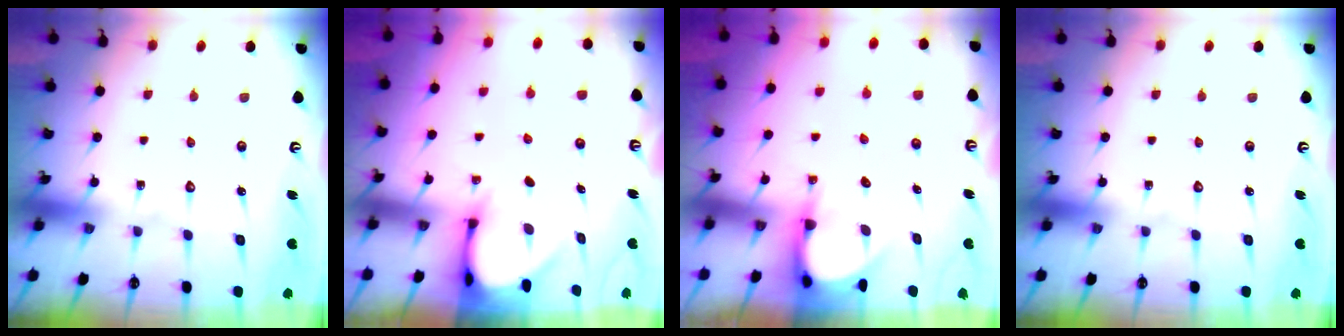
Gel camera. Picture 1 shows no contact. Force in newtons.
{"total": 2.8, "press": 2.8, "slide": 0.2}
{"total": 3.9, "press": 3.9, "slide": 0.2}
{"total": 0.0}